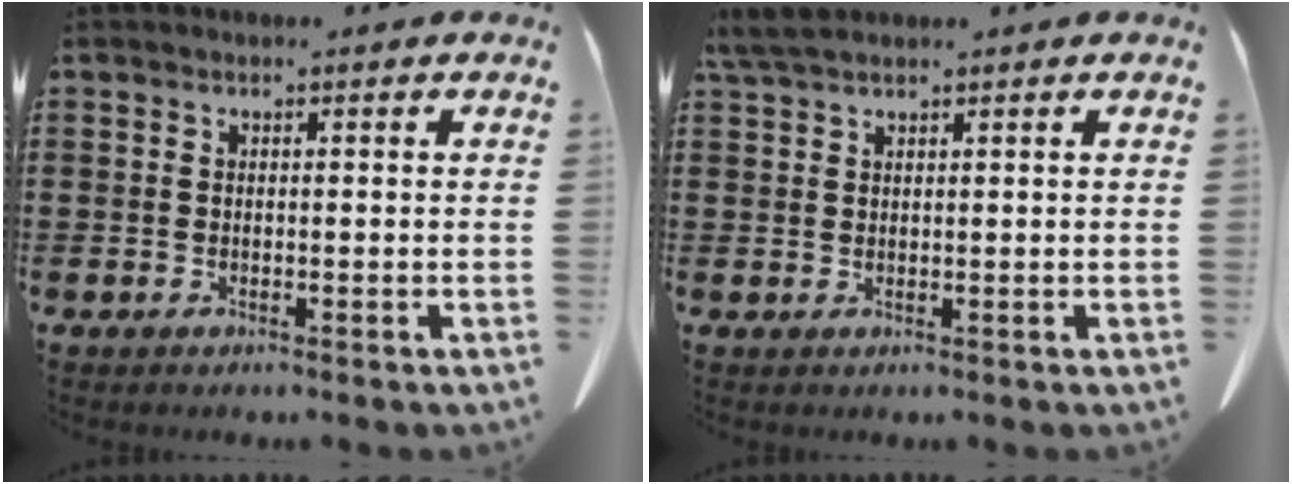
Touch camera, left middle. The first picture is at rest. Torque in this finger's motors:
{"motor_torque": [0.13, 0.08, 0.04, 0.01]}